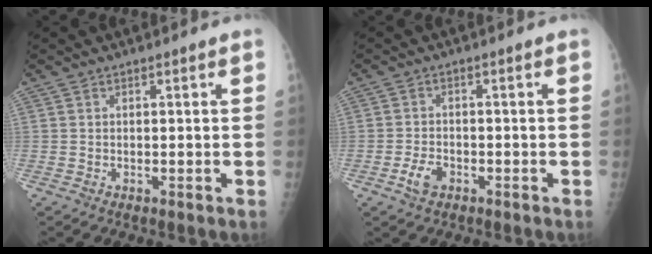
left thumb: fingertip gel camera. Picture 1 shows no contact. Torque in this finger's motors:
{"motor_torque": [-0.32, 0.38, 0.37, 0.22, 0.04]}